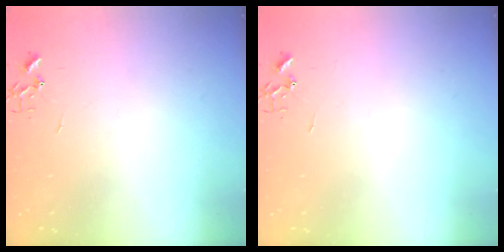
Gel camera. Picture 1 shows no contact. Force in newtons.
{"total": 0.0}